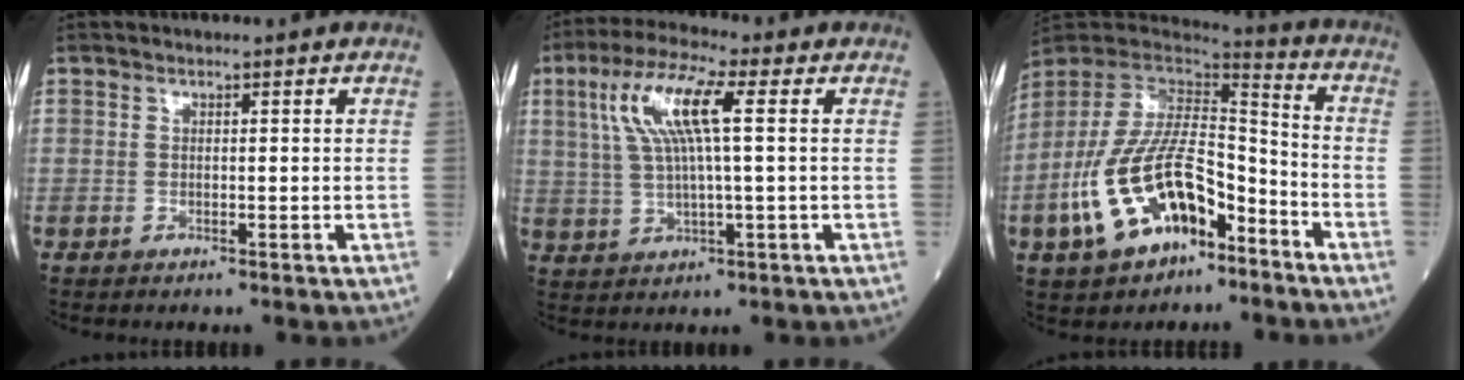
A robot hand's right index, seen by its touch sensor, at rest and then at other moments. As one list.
[{"total": 9.9, "force": [2.7, 1.3, 9.5], "torque": [-0.201, 0.018, 0.050]}, {"total": 17.2, "force": [-8.1, 8.0, 12.9], "torque": [-0.266, 0.014, -0.145]}]